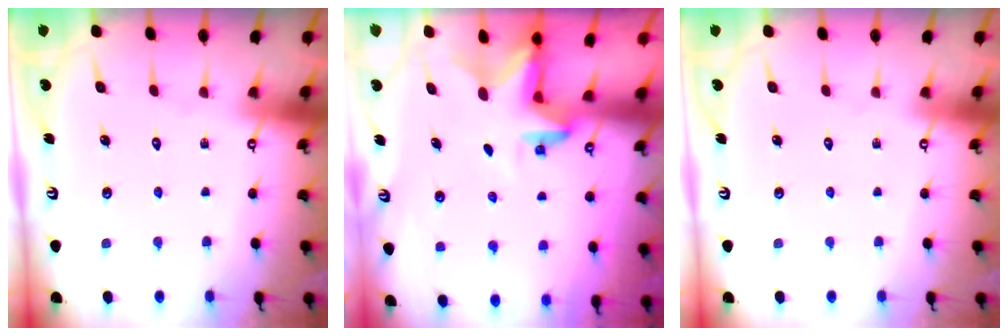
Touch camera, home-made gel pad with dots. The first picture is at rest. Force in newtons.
{"total": 2.8, "press": 2.8, "slide": 0.2}
{"total": 0.0}